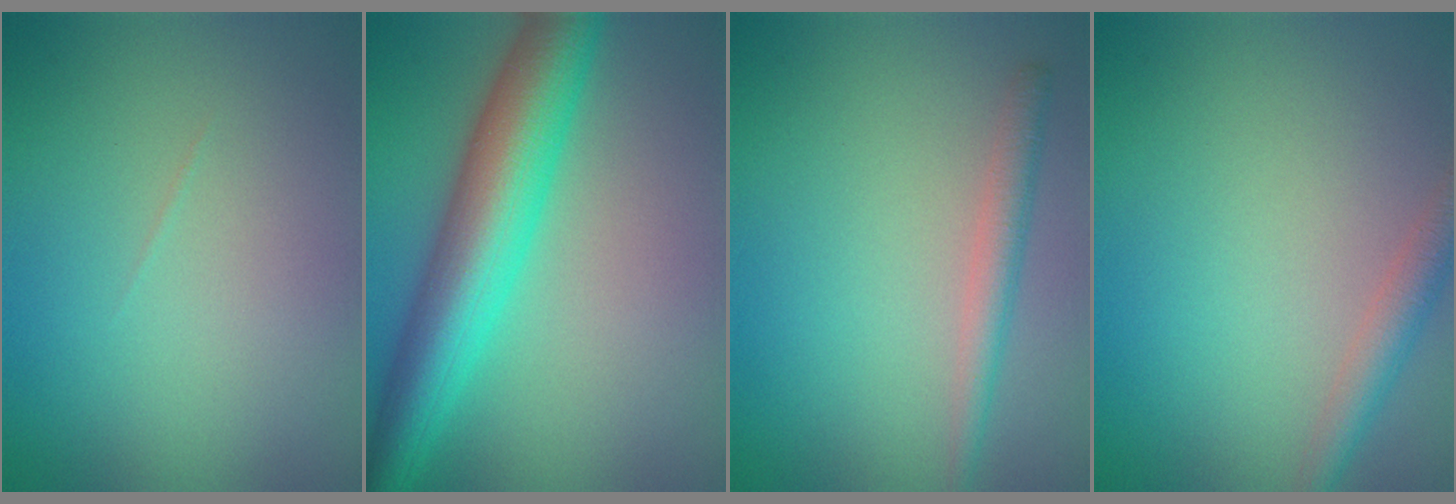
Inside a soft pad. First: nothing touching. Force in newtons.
{"total": 8.5, "press": 8.5, "slide": 0.1}
{"total": 2.1, "press": 2.1, "slide": 0.1}
{"total": 2.6, "press": 2.6, "slide": 0.1}